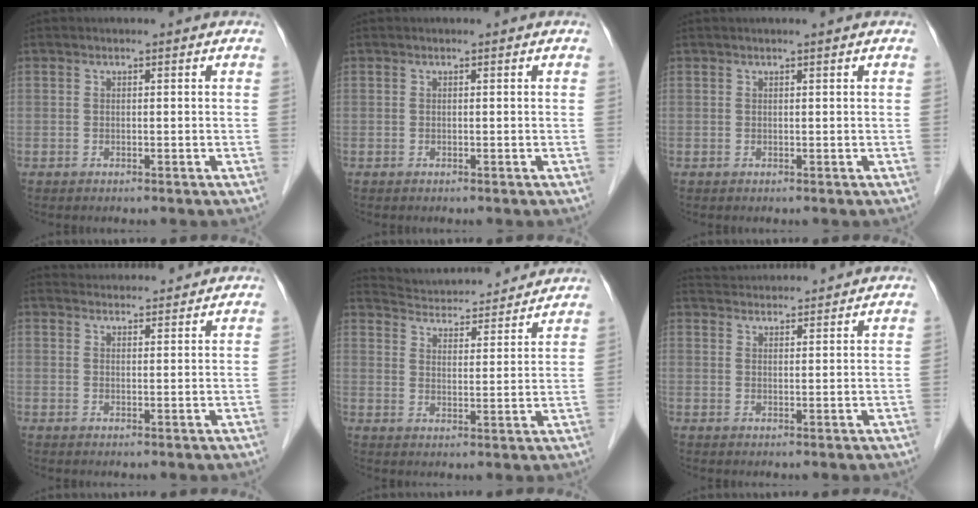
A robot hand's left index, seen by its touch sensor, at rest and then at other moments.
{"total": 0.0}
{"total": 0.8, "force": [0.6, -0.2, 0.4], "torque": [-0.014, 0.001, 0.017]}
{"total": 7.4, "force": [7.3, 1.0, 1.0], "torque": [-0.013, 0.028, 0.092]}
{"total": 17.5, "force": [16.8, 2.7, 4.2], "torque": [-0.066, 0.013, 0.232]}
{"total": 9.2, "force": [9.0, 0.6, 1.9], "torque": [-0.036, 0.033, 0.129]}